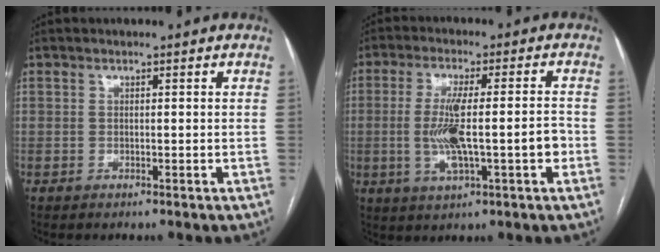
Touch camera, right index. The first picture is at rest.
{"total": 9.9, "force": [-1.8, 1.7, 9.6], "torque": [-0.181, 0.010, -0.024]}